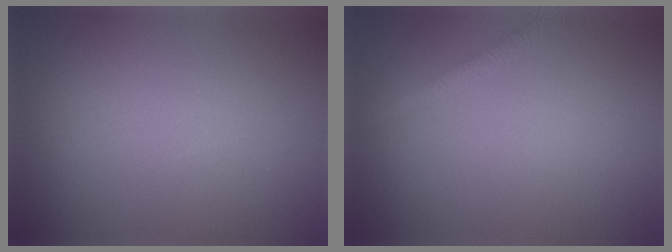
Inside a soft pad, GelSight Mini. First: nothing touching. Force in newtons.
{"total": 1.5, "press": 1.5, "slide": 0.0}